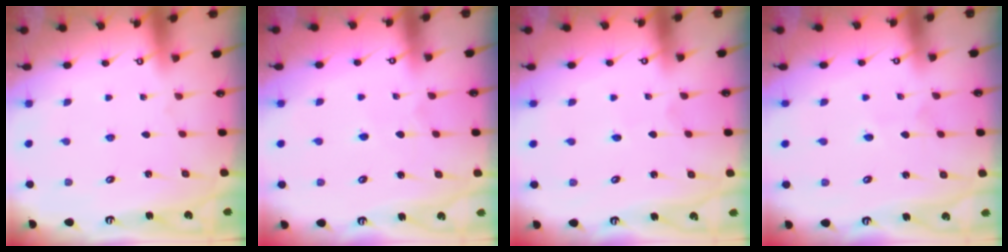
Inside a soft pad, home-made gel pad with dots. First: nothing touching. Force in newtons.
{"total": 4.9, "press": 4.9, "slide": 0.3}
{"total": 0.7, "press": 0.7, "slide": 0.0}
{"total": 2.8, "press": 2.7, "slide": 0.3}